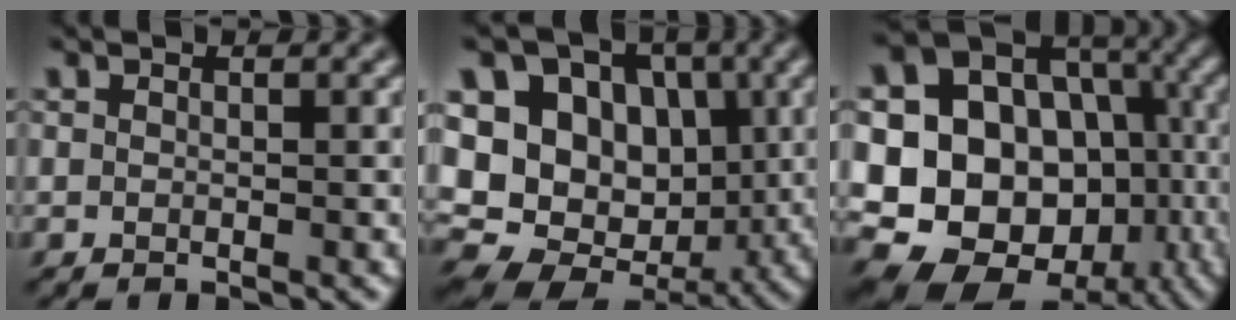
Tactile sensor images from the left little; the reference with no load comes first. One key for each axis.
{"total": 13.8, "fx": 1.5, "fy": 11.0, "fz": 8.1, "tx": -0.150, "ty": 0.009, "tz": 0.019}
{"total": 19.1, "fx": -2.7, "fy": 15.6, "fz": 10.6, "tx": -0.175, "ty": -0.009, "tz": -0.044}